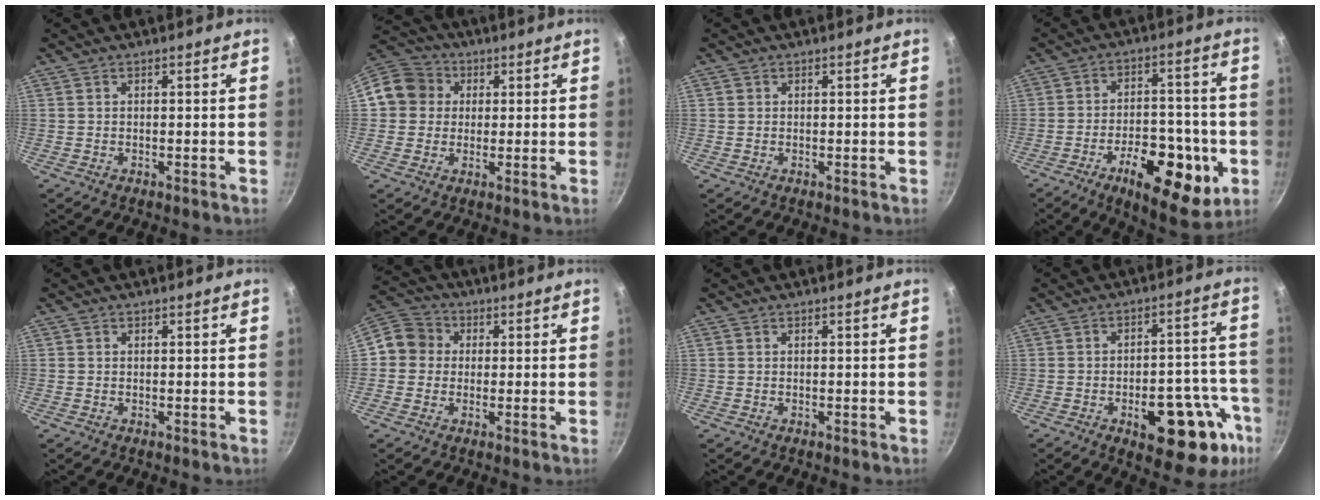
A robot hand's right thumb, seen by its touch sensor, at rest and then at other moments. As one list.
[{"total": 9.8, "force": [1.7, 9.1, 3.2], "torque": [-0.030, 0.021, 0.012]}, {"total": 1.6, "force": [0.3, 1.5, 0.4], "torque": [0.001, 0.004, 0.002]}, {"total": 18.2, "force": [-6.7, 8.7, 14.6], "torque": [-0.172, 0.019, -0.093]}, {"total": 0.0}, {"total": 7.8, "force": [0.2, 7.3, 2.6], "torque": [-0.011, 0.019, -0.019]}, {"total": 0.0}, {"total": 18.5, "force": [-7.9, 8.7, 14.3], "torque": [-0.119, 0.037, -0.099]}]